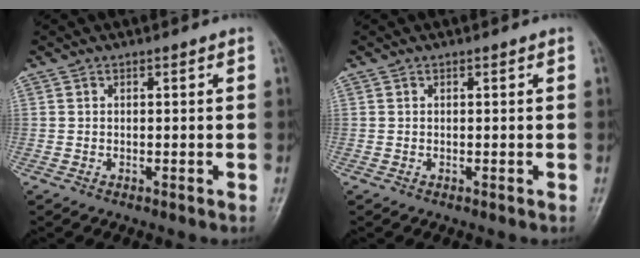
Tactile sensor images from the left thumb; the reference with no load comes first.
{"total": 0.0}